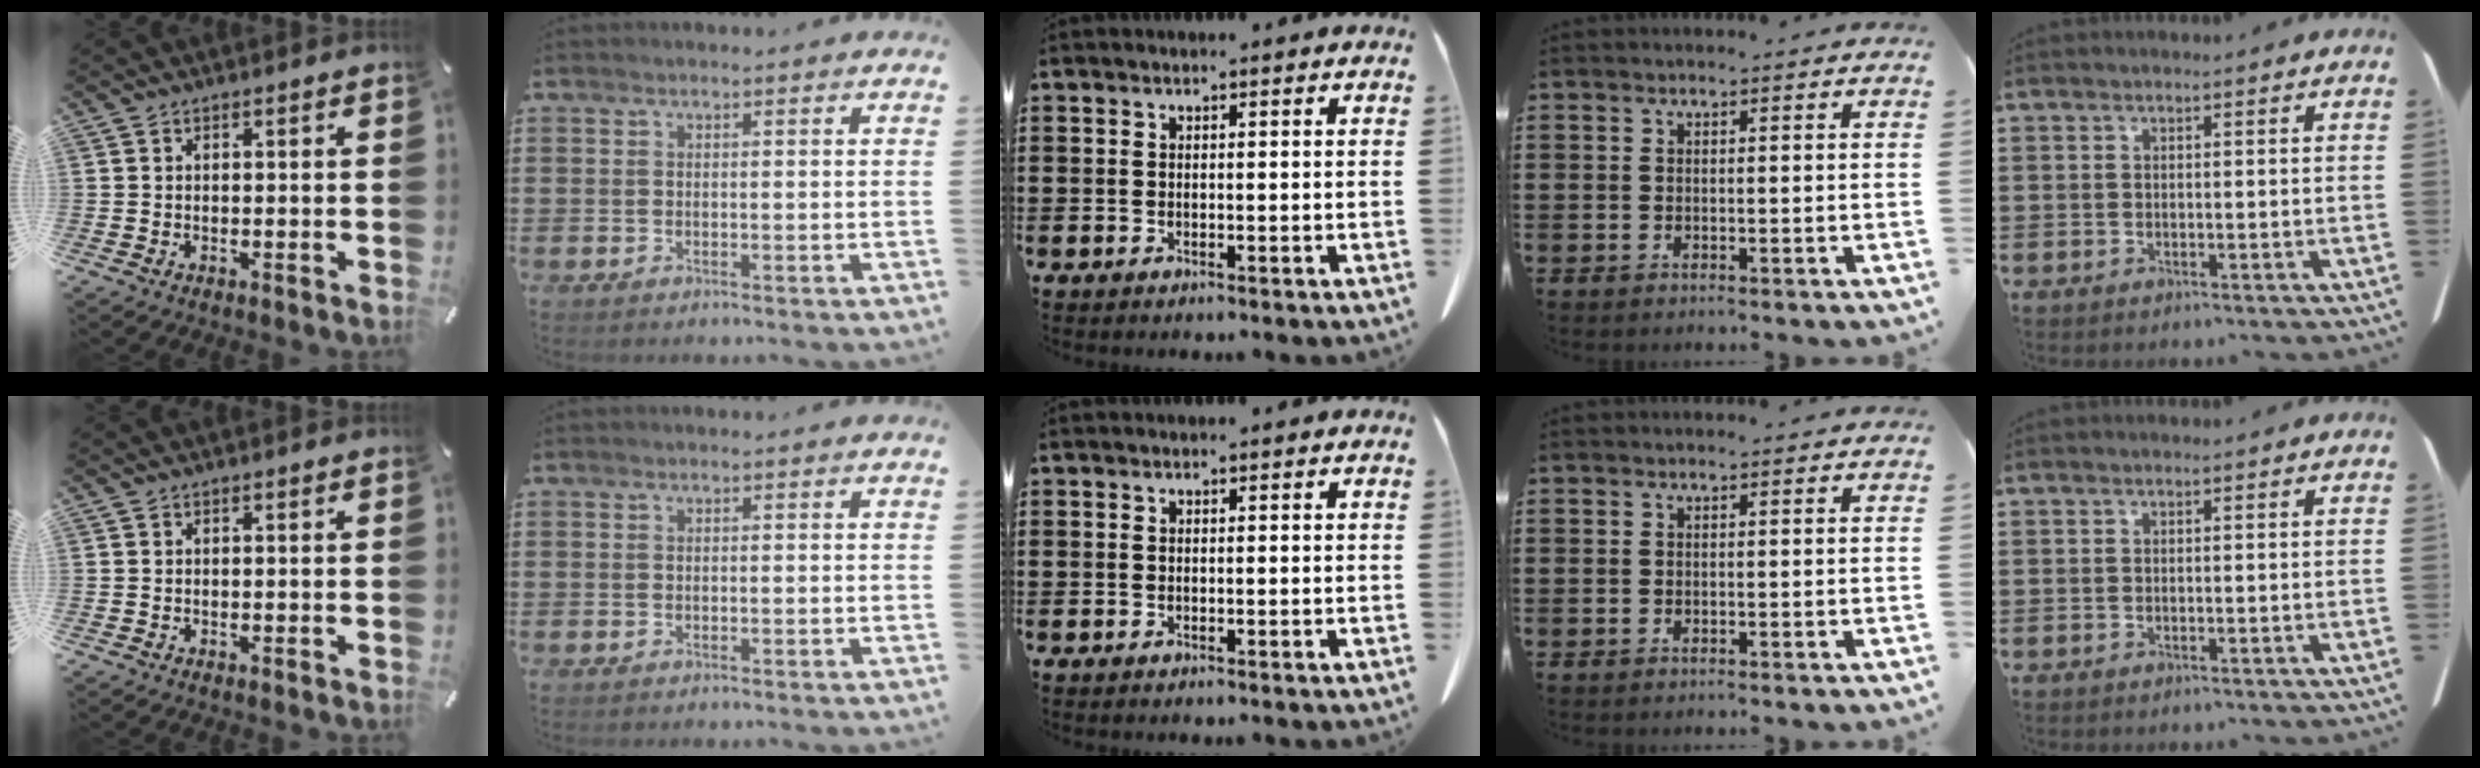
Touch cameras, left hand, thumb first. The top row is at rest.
{}